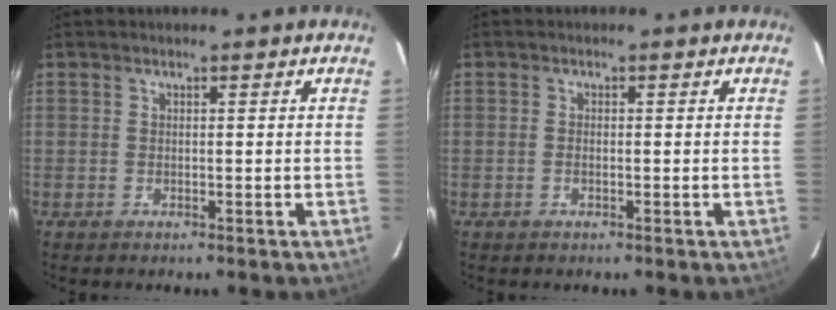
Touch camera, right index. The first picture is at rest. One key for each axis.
{"total": 0.7, "fx": -0.4, "fy": 0.4, "fz": 0.5, "tx": -0.010, "ty": 0.001, "tz": -0.008}